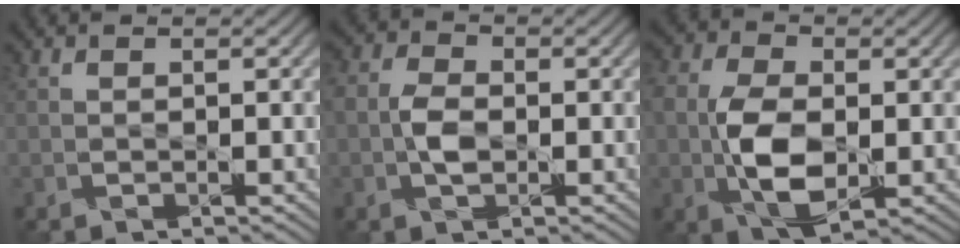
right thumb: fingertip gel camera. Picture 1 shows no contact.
{"total": 3.5, "force": [-0.6, 2.1, 2.7], "torque": [-0.064, 0.007, -0.020]}
{"total": 8.1, "force": [-1.1, 4.5, 6.6], "torque": [-0.144, 0.001, -0.025]}